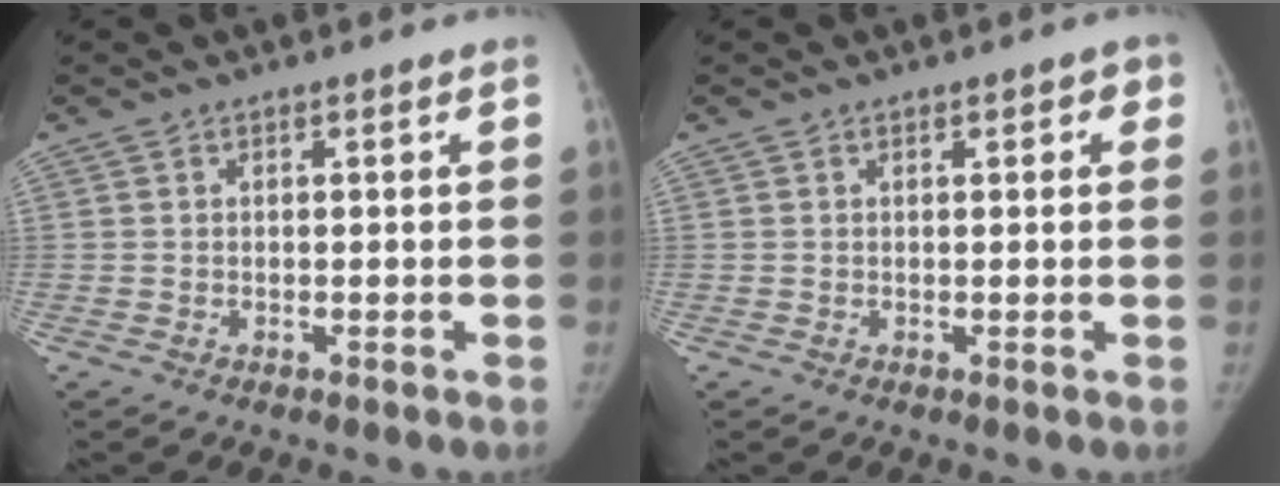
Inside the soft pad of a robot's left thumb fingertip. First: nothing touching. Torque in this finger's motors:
{"motor_torque": [-0.39, -0.20, 0.09, 0.21, -0.03]}